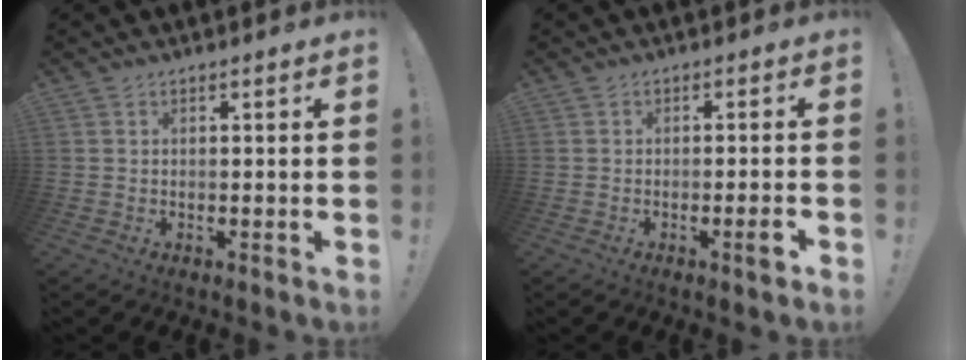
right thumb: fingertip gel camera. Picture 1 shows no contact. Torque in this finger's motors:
{"motor_torque": [0.93, 0.43, 0.25, -0.67, 0.22]}